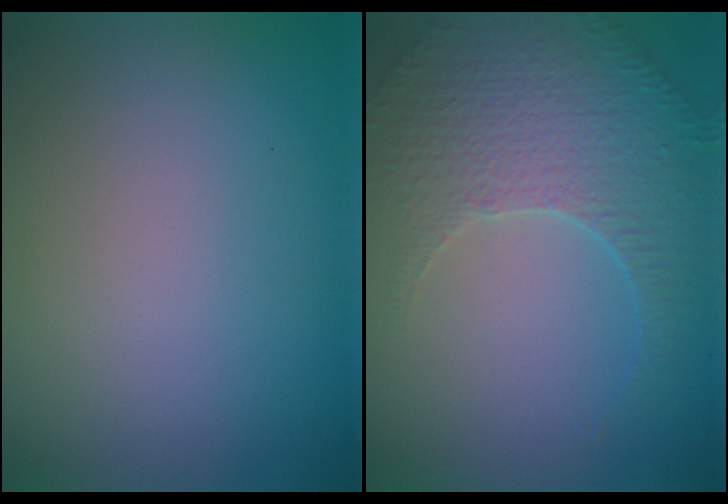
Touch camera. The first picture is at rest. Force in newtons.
{"total": 4.6, "press": 3.5, "slide": 2.9}